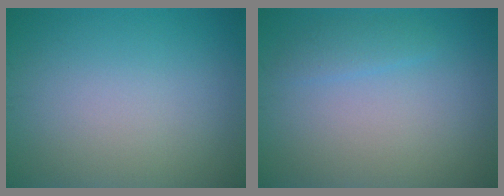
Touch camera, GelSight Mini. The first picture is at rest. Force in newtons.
{"total": 1.4, "press": 1.4, "slide": 0.0}